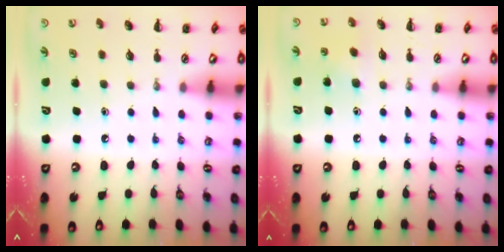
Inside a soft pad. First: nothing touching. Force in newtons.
{"total": 6.2, "press": 6.0, "slide": 1.5}